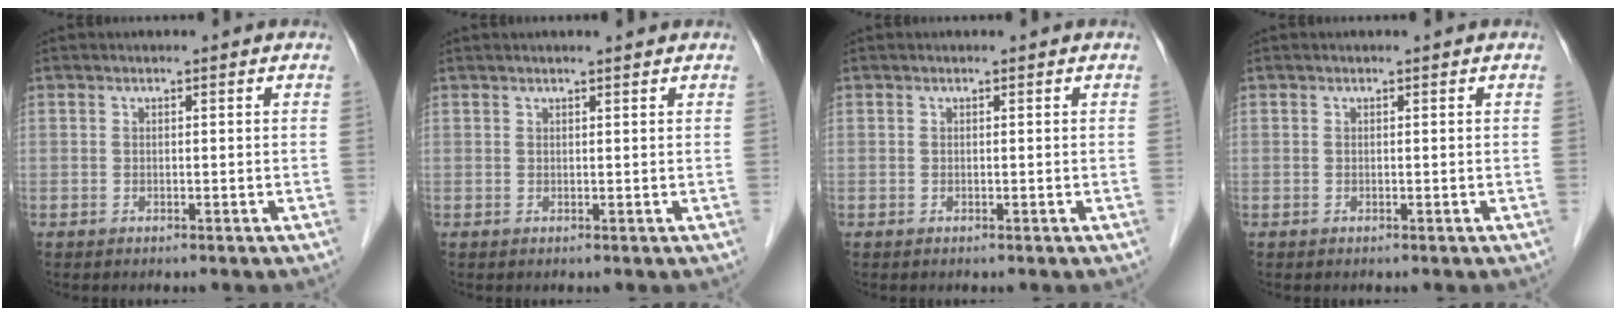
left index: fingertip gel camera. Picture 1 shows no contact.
{"total": 1.7, "force": [1.6, -0.2, 0.6], "torque": [-0.009, 0.009, 0.026]}
{"total": 0.0}
{"total": 0.0}